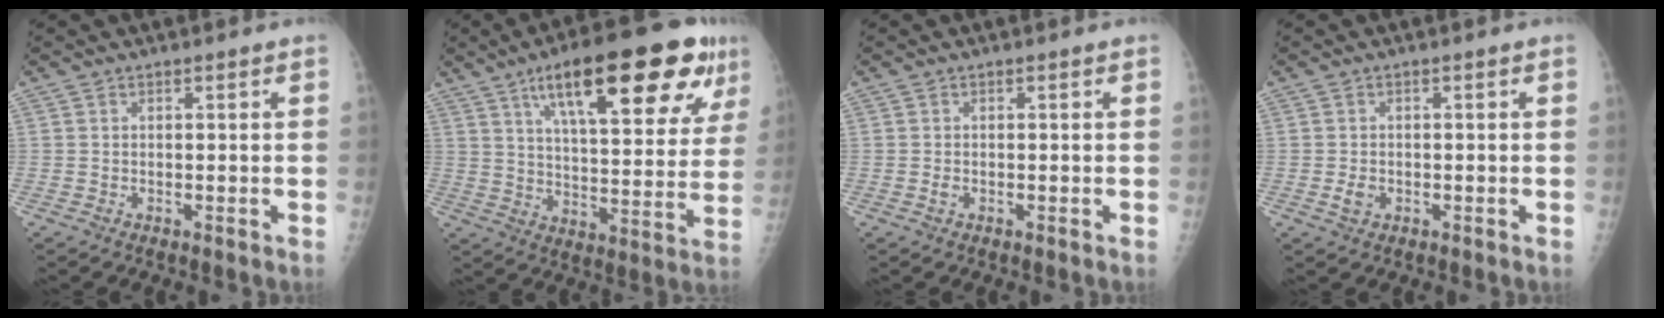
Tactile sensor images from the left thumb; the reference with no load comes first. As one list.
[{"total": 26.1, "force": [13.6, 8.1, 20.7], "torque": [-0.278, -0.017, 0.205]}, {"total": 0.7, "force": [-0.3, 0.5, 0.4], "torque": [-0.009, 0.000, -0.007]}, {"total": 2.0, "force": [-0.7, 1.5, 1.2], "torque": [-0.018, 0.004, -0.011]}]